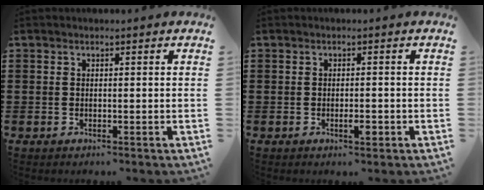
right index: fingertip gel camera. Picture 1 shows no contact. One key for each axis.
{"total": 2.1, "fx": -0.8, "fy": 0.6, "fz": 1.8, "tx": -0.032, "ty": 0.000, "tz": -0.014}